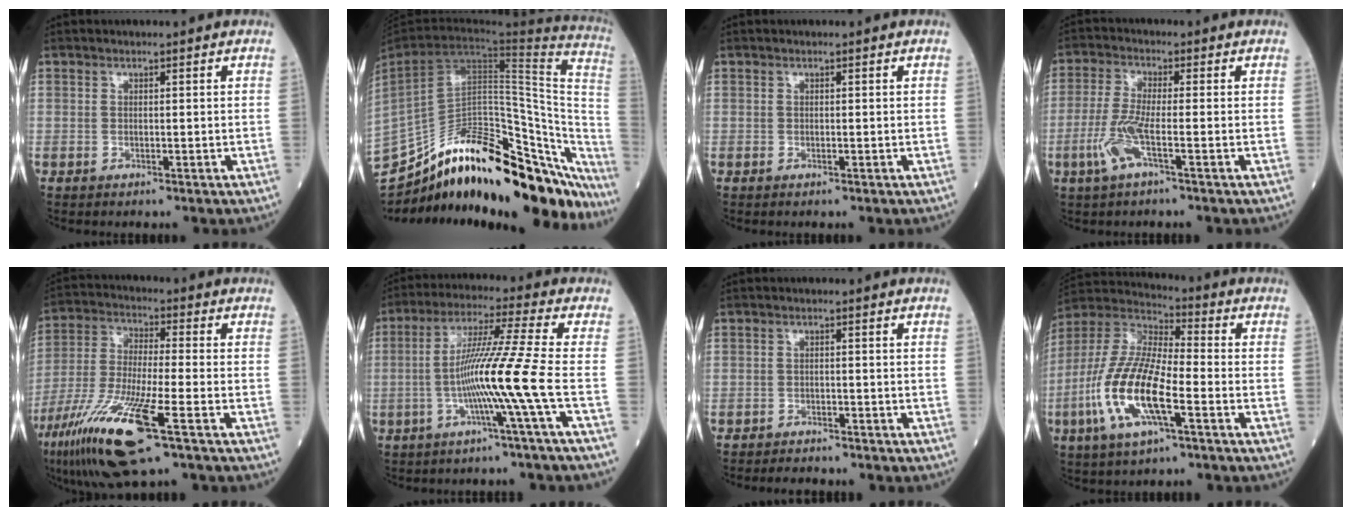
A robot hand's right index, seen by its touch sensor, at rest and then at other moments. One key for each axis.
{"total": 40.1, "fx": -32.2, "fy": 10.1, "fz": 21.7, "tx": -0.304, "ty": -0.045, "tz": -0.455}
{"total": 0.0}
{"total": 5.8, "fx": -2.2, "fy": 0.4, "fz": 5.3, "tx": -0.126, "ty": -0.005, "tz": -0.047}
{"total": 16.7, "fx": -8.4, "fy": 1.6, "fz": 14.4, "tx": -0.314, "ty": -0.044, "tz": -0.157}
{"total": 10.7, "fx": -2.8, "fy": -2.8, "fz": 9.9, "tx": -0.189, "ty": 0.003, "tz": -0.055}
{"total": 3.2, "fx": -3.0, "fy": 0.9, "fz": 0.8, "tx": -0.016, "ty": -0.006, "tz": -0.043}
{"total": 15.2, "fx": -5.0, "fy": 3.8, "fz": 13.9, "tx": -0.304, "ty": -0.010, "tz": -0.098}